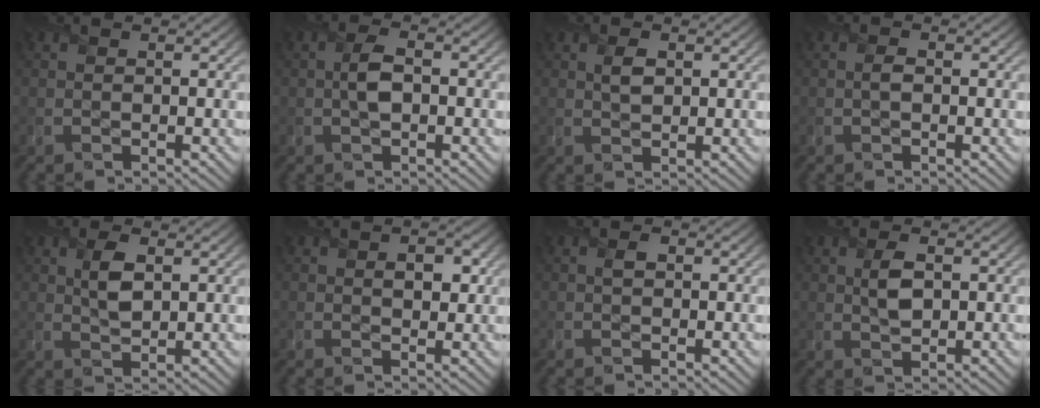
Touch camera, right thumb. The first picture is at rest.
{"total": 3.3, "force": [-0.1, 1.7, 2.8], "torque": [-0.058, 0.002, -0.005]}
{"total": 2.1, "force": [0.7, 1.3, 1.6], "torque": [-0.033, -0.002, 0.013]}
{"total": 1.0, "force": [-0.1, 0.6, 0.9], "torque": [-0.018, 0.001, -0.002]}
{"total": 4.0, "force": [1.1, 2.1, 3.1], "torque": [-0.069, 0.000, 0.023]}
{"total": 2.9, "force": [0.6, 1.9, 2.1], "torque": [-0.030, -0.004, 0.007]}
{"total": 0.9, "force": [0.0, 0.7, 0.6], "torque": [-0.009, 0.001, 0.000]}
{"total": 3.5, "force": [0.6, 1.9, 2.9], "torque": [-0.062, -0.002, 0.013]}